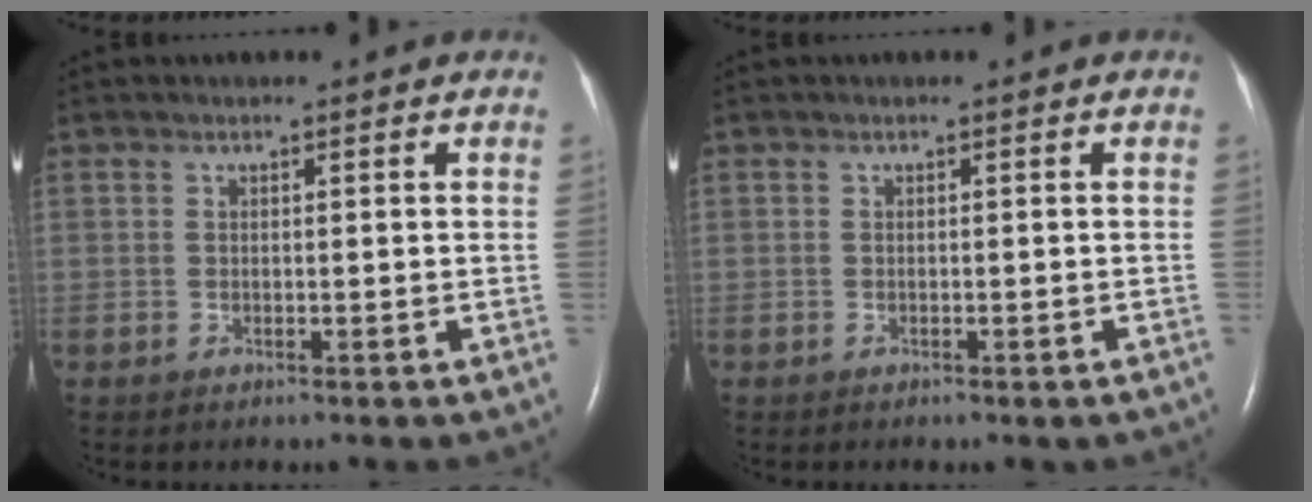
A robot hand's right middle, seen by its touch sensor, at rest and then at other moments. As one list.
[{"total": 0.9, "force": [-0.7, 0.2, 0.5], "torque": [-0.010, -0.004, -0.005]}]